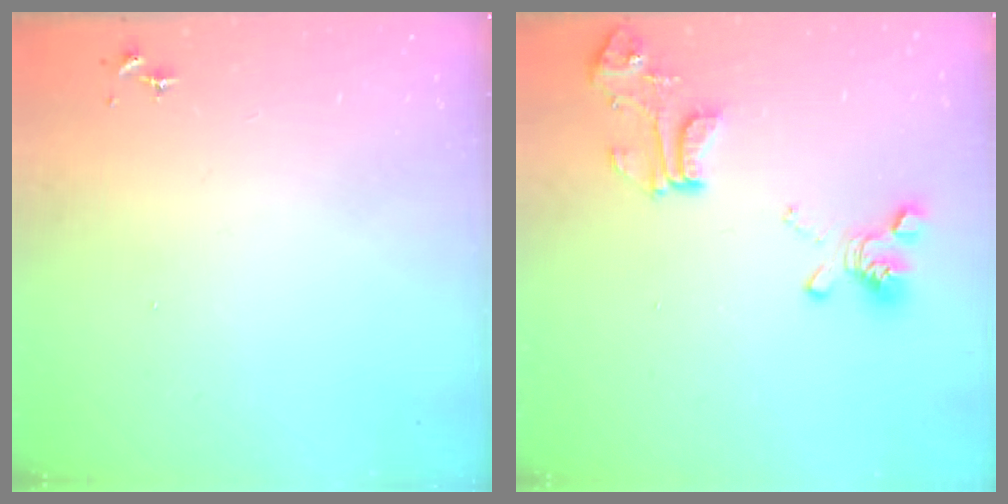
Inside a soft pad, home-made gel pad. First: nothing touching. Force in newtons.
{"total": 16.0, "press": 15.9, "slide": 1.4}